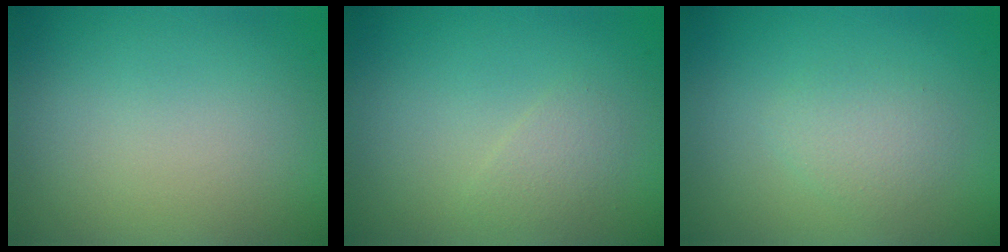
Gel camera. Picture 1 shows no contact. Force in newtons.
{"total": 1.3, "press": 1.3, "slide": 0.0}
{"total": 1.7, "press": 1.7, "slide": 0.0}